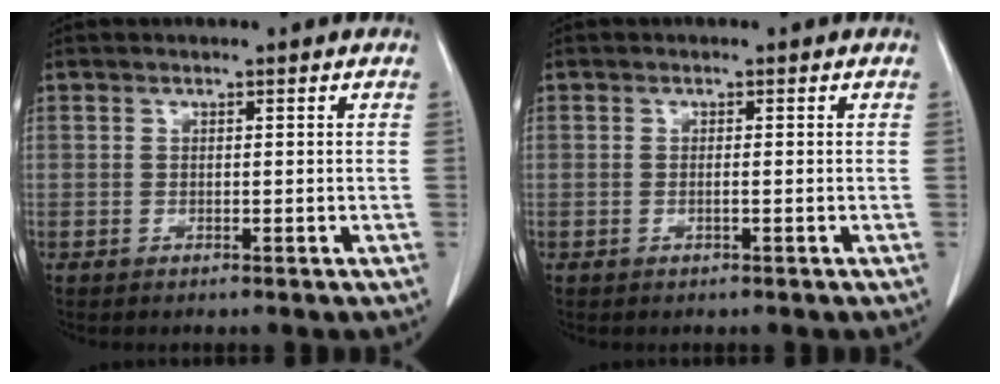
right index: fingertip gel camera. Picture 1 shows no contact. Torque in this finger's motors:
{"motor_torque": [-0.21, 0.19, -0.07, -0.01]}